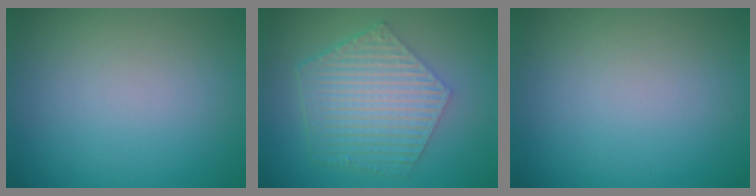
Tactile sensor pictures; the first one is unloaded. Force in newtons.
{"total": 6.4, "press": 4.6, "slide": 4.5}
{"total": 0.0}